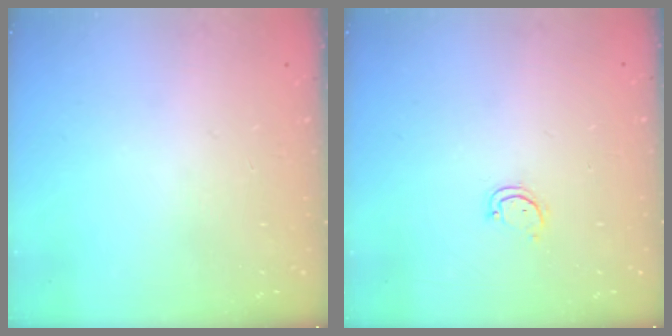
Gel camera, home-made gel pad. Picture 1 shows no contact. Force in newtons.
{"total": 2.7, "press": 2.6, "slide": 0.3}